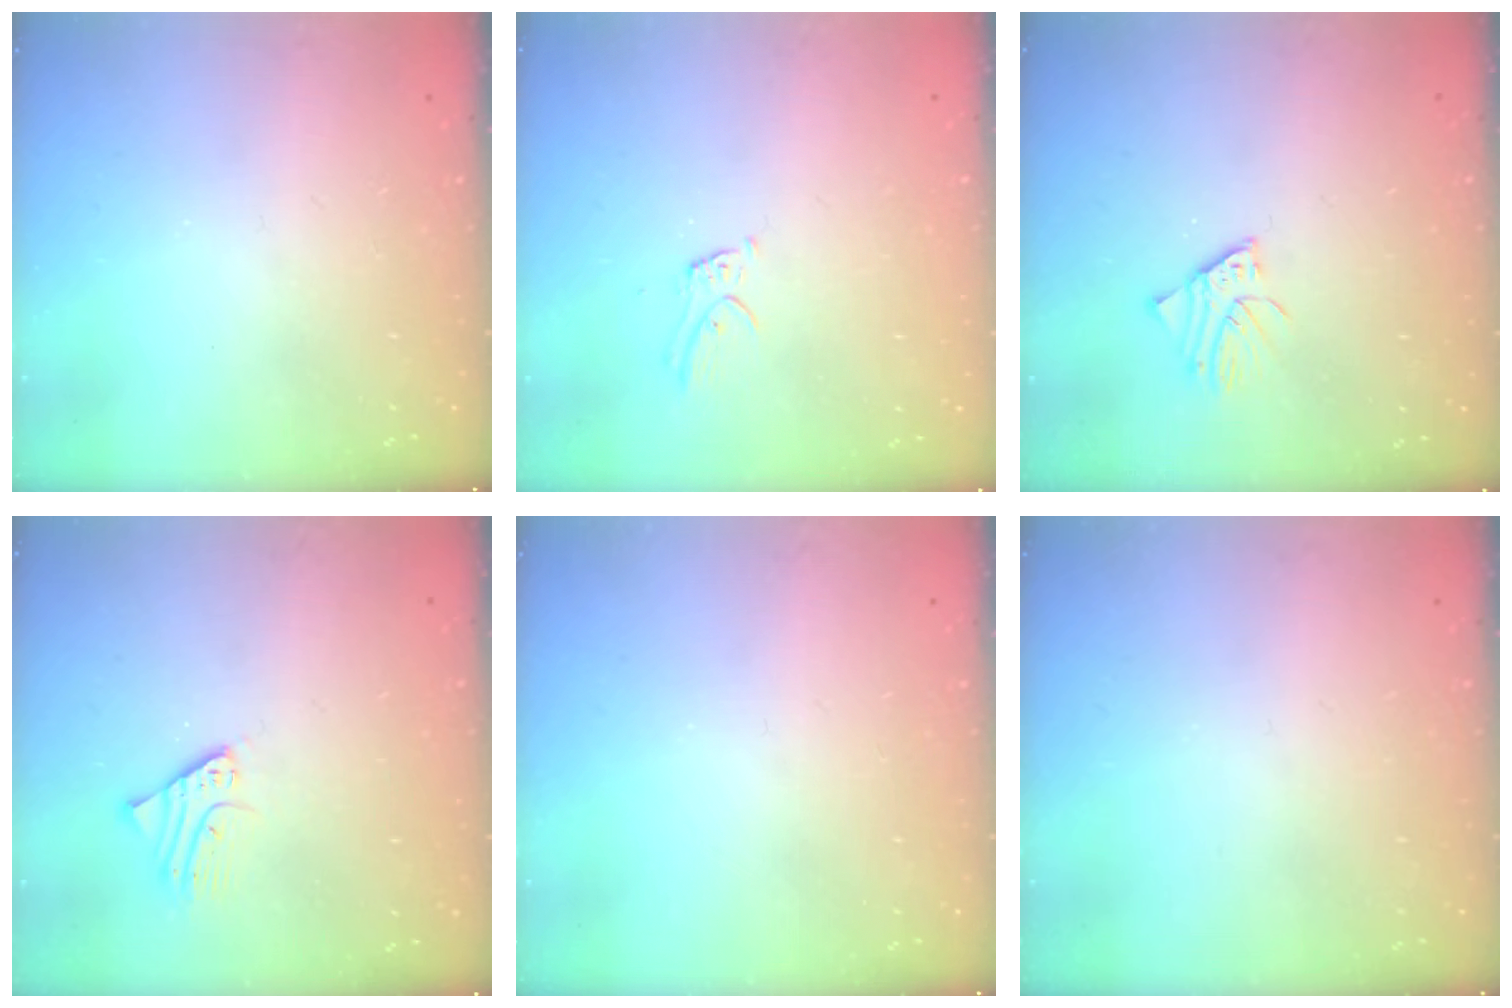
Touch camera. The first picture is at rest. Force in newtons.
{"total": 5.2, "press": 5.2, "slide": 0.5}
{"total": 1.8, "press": 1.8, "slide": 0.2}
{"total": 2.3, "press": 2.3, "slide": 0.1}
{"total": 0.0}
{"total": 0.0}